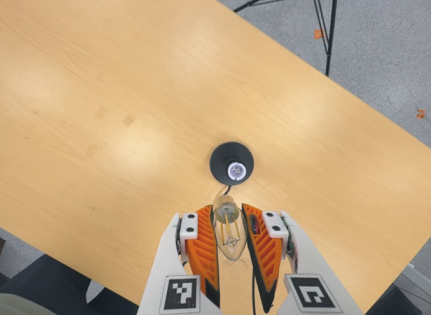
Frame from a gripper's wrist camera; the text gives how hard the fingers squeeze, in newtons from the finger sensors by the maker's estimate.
{"total": 20.2, "left": 22.8, "right": 17.6}